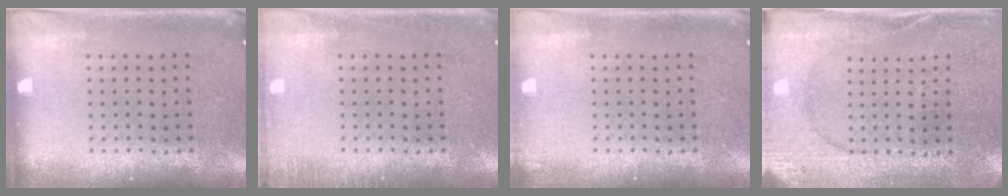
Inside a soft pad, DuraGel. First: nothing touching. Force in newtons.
{"total": 1.1, "press": 1.1, "slide": 0.2}
{"total": 0.6, "press": 0.6, "slide": 0.0}
{"total": 2.6, "press": 2.5, "slide": 0.4}